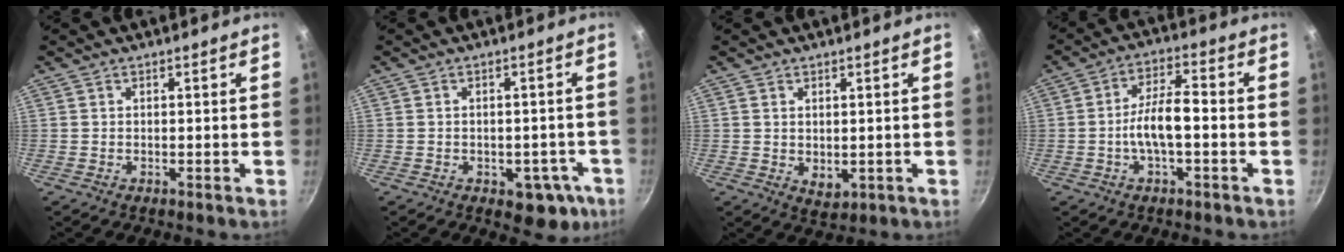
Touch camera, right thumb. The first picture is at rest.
{"total": 7.9, "force": [-3.0, 5.1, 5.2], "torque": [-0.022, 0.021, -0.025]}
{"total": 3.1, "force": [0.4, 2.1, 2.2], "torque": [-0.032, -0.011, 0.011]}
{"total": 7.9, "force": [-1.6, 2.9, 7.2], "torque": [-0.125, 0.032, -0.034]}